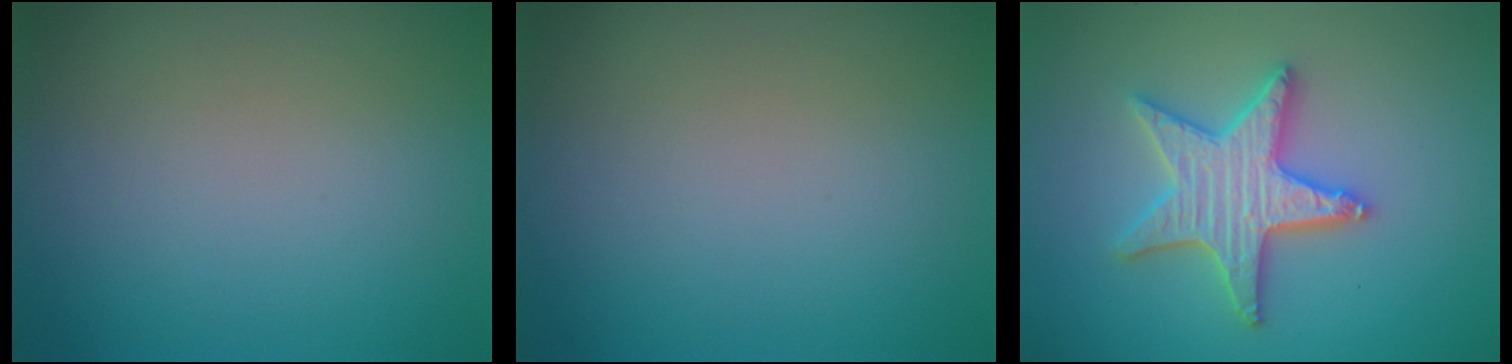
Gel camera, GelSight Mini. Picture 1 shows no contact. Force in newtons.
{"total": 0.0}
{"total": 5.2, "press": 5.1, "slide": 0.8}